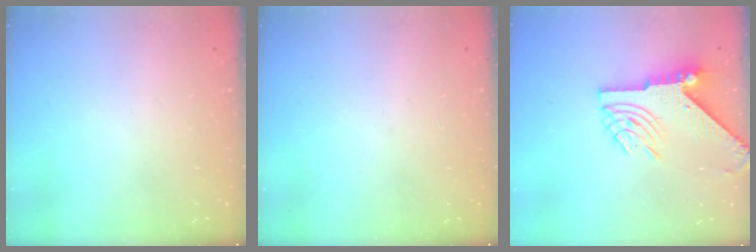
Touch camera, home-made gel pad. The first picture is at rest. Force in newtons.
{"total": 0.0}
{"total": 9.2, "press": 9.2, "slide": 1.1}